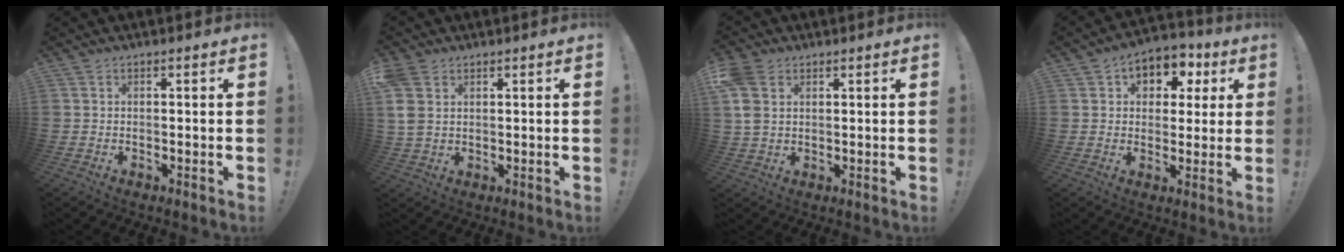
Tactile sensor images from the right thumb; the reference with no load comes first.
{"total": 6.3, "force": [2.5, 4.4, 3.8], "torque": [-0.074, -0.007, 0.049]}
{"total": 7.5, "force": [2.8, 5.1, 4.7], "torque": [-0.105, -0.003, 0.055]}
{"total": 8.4, "force": [2.6, 7.0, 3.8], "torque": [-0.043, -0.010, 0.051]}